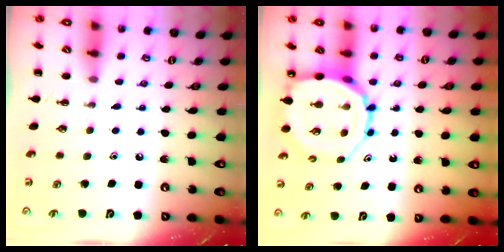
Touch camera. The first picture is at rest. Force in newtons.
{"total": 11.3, "press": 10.8, "slide": 3.0}